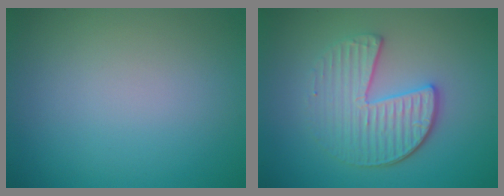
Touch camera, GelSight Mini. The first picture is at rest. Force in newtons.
{"total": 4.2, "press": 3.6, "slide": 2.1}